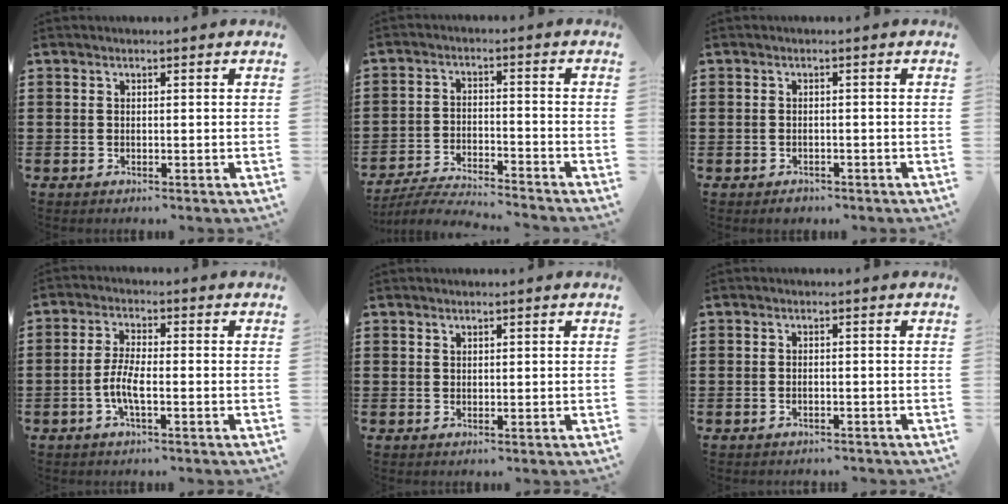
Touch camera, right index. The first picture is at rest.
{"total": 5.0, "force": [-4.9, 0.0, 1.1], "torque": [-0.033, -0.005, -0.101]}
{"total": 0.9, "force": [-0.6, 0.5, 0.4], "torque": [-0.012, -0.002, -0.012]}
{"total": 4.6, "force": [-1.7, 1.1, 4.1], "torque": [-0.097, -0.005, -0.040]}
{"total": 0.7, "force": [0.5, 0.5, 0.1], "torque": [-0.004, 0.001, 0.010]}
{"total": 0.8, "force": [-0.7, 0.2, 0.4], "torque": [-0.012, -0.005, -0.013]}